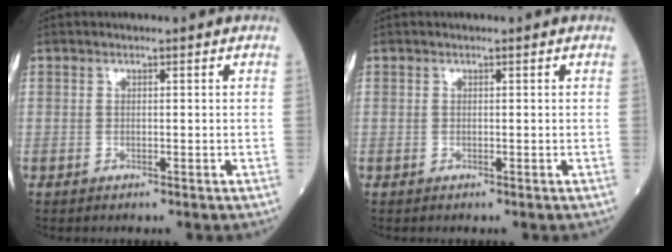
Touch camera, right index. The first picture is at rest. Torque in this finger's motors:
{"motor_torque": [-0.08, -0.02, 0.04, 0.02]}